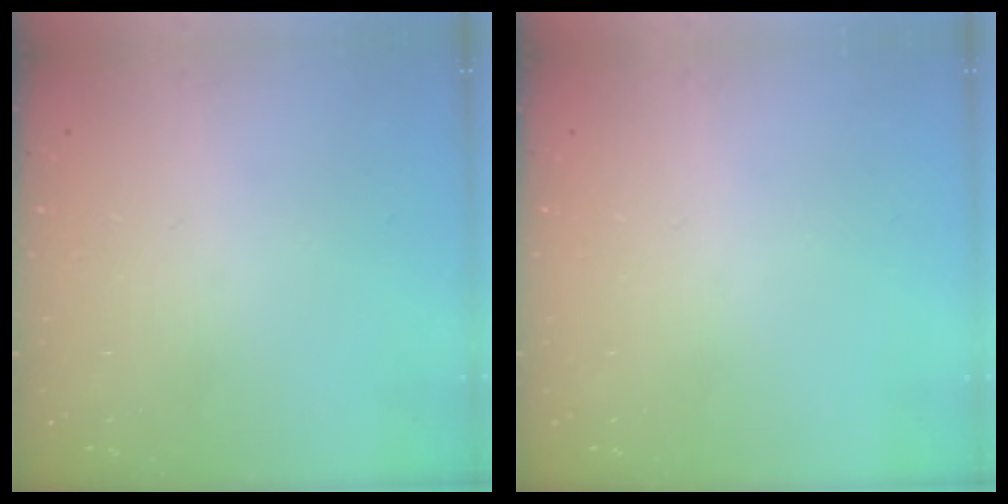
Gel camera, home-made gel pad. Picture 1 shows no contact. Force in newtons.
{"total": 0.0}